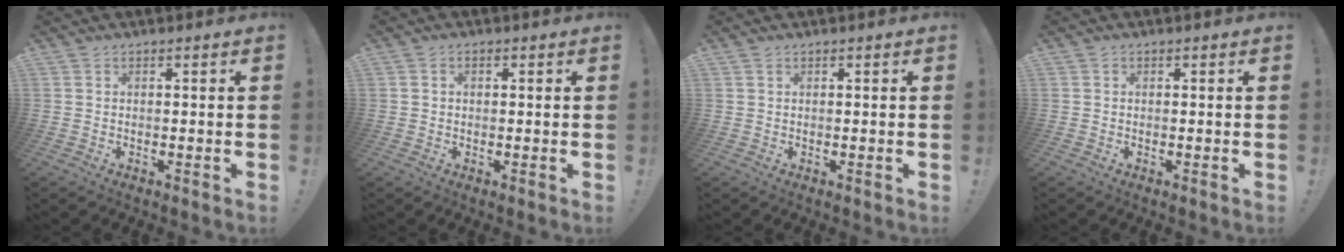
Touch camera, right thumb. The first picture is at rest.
{"total": 0.9, "force": [-0.1, 0.8, 0.4], "torque": [-0.015, 0.006, -0.001]}
{"total": 0.7, "force": [0.5, 0.2, 0.4], "torque": [-0.014, 0.003, 0.011]}
{"total": 0.0}